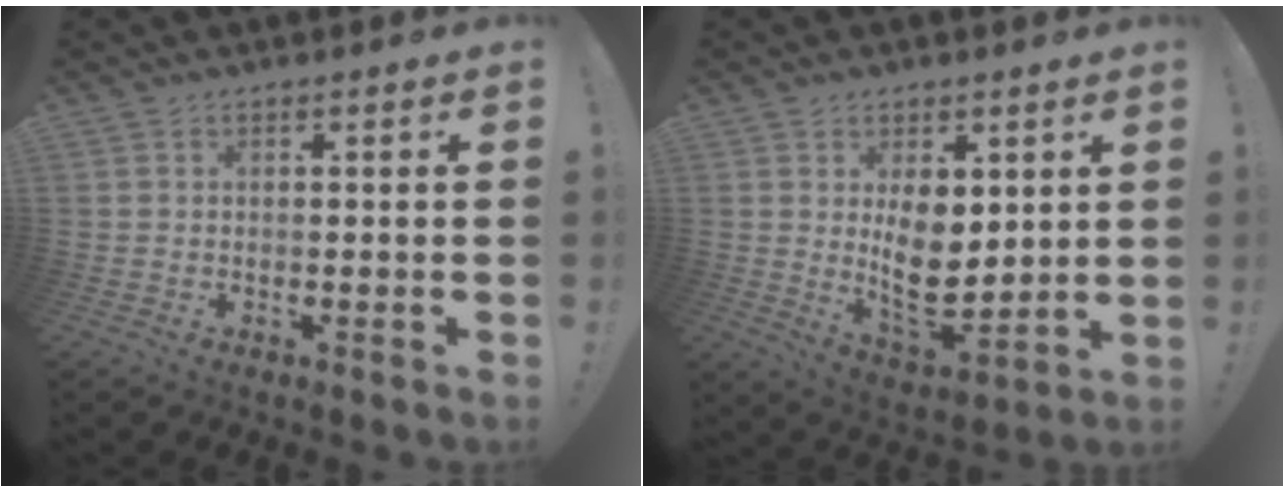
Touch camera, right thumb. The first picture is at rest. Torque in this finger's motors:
{"motor_torque": [-0.27, 1.00, 1.04, 0.13, 0.42]}